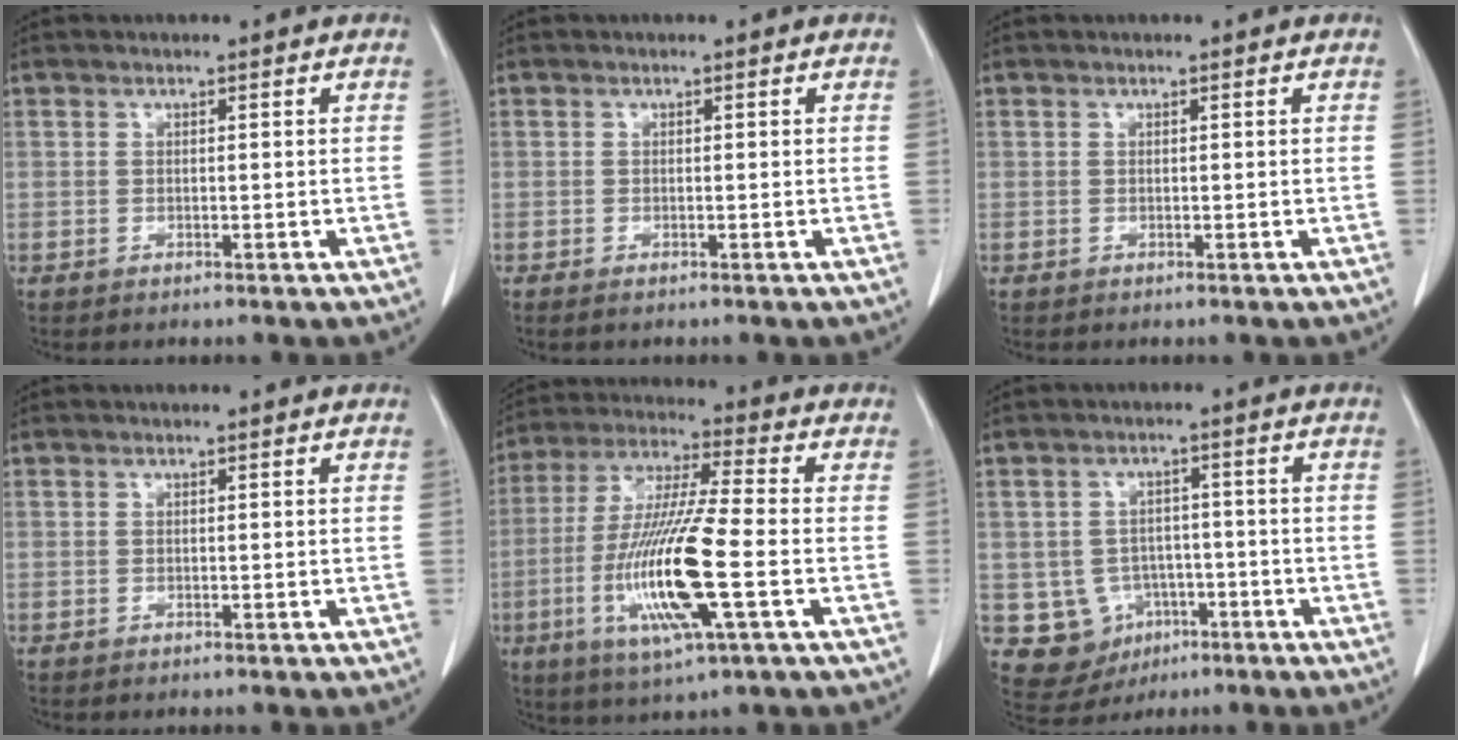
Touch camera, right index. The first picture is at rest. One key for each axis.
{"total": 0.6, "fx": -0.4, "fy": 0.0, "fz": 0.3, "tx": -0.009, "ty": -0.001, "tz": -0.009}
{"total": 0.0}
{"total": 0.0}
{"total": 16.0, "fx": -4.0, "fy": 0.9, "fz": 15.4, "tx": -0.318, "ty": -0.017, "tz": -0.076}
{"total": 8.0, "fx": -2.4, "fy": 7.4, "fz": 1.9, "tx": -0.039, "ty": 0.012, "tz": -0.022}